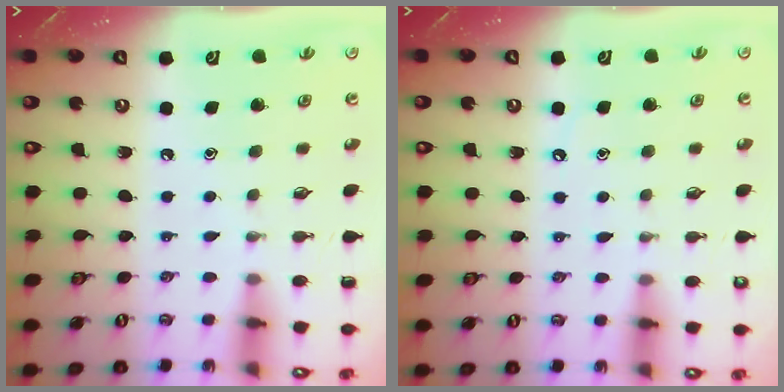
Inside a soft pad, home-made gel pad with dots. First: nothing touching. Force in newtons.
{"total": 3.4, "press": 3.4, "slide": 0.4}